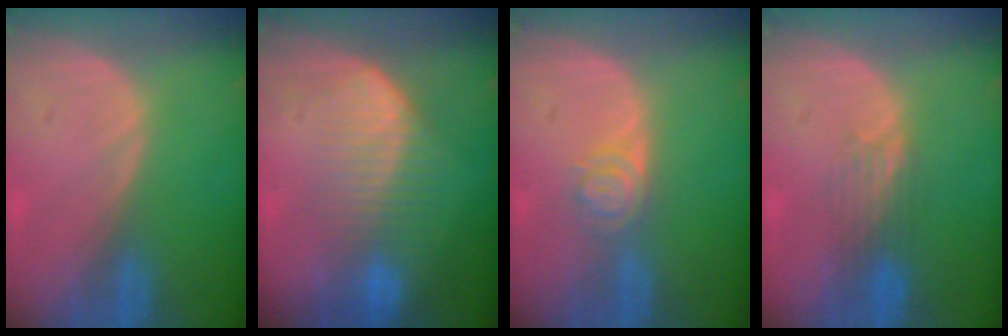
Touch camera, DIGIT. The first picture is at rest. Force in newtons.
{"total": 6.8, "press": 6.7, "slide": 1.3}
{"total": 3.9, "press": 3.5, "slide": 1.8}
{"total": 3.6, "press": 3.0, "slide": 2.0}